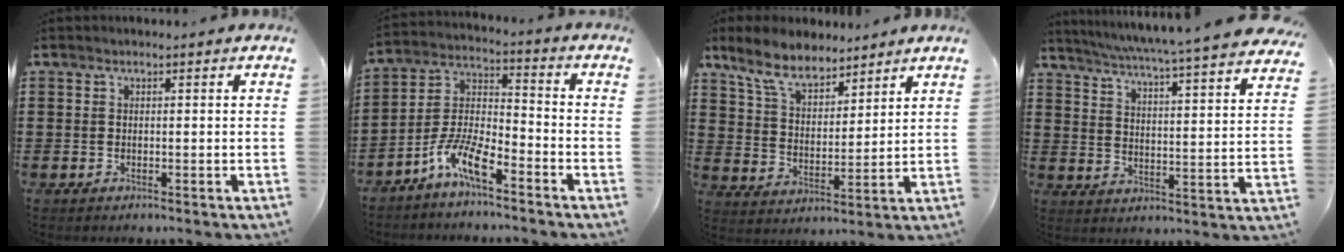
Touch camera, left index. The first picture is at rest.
{"total": 9.0, "force": [-6.9, 2.1, 5.5], "torque": [-0.127, -0.002, -0.136]}
{"total": 8.0, "force": [6.8, 2.6, 3.4], "torque": [-0.093, -0.015, 0.125]}
{"total": 4.5, "force": [4.0, -1.1, 1.8], "torque": [-0.055, -0.043, 0.059]}